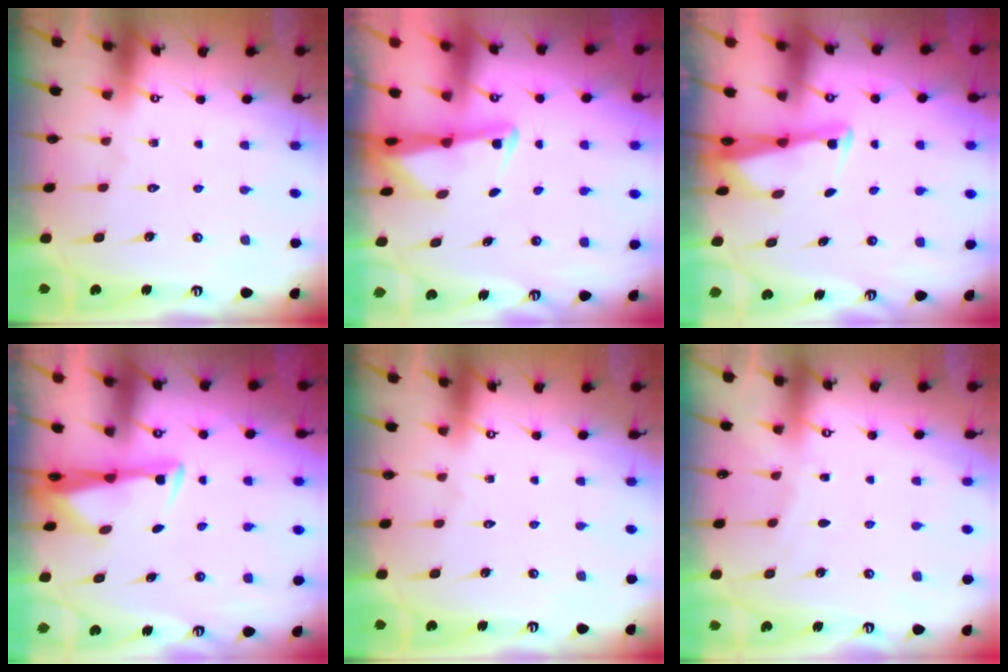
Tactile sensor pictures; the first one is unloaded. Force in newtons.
{"total": 2.4, "press": 2.3, "slide": 0.5}
{"total": 2.6, "press": 2.5, "slide": 0.6}
{"total": 2.9, "press": 2.8, "slide": 0.9}
{"total": 0.0}
{"total": 1.8, "press": 1.8, "slide": 0.3}